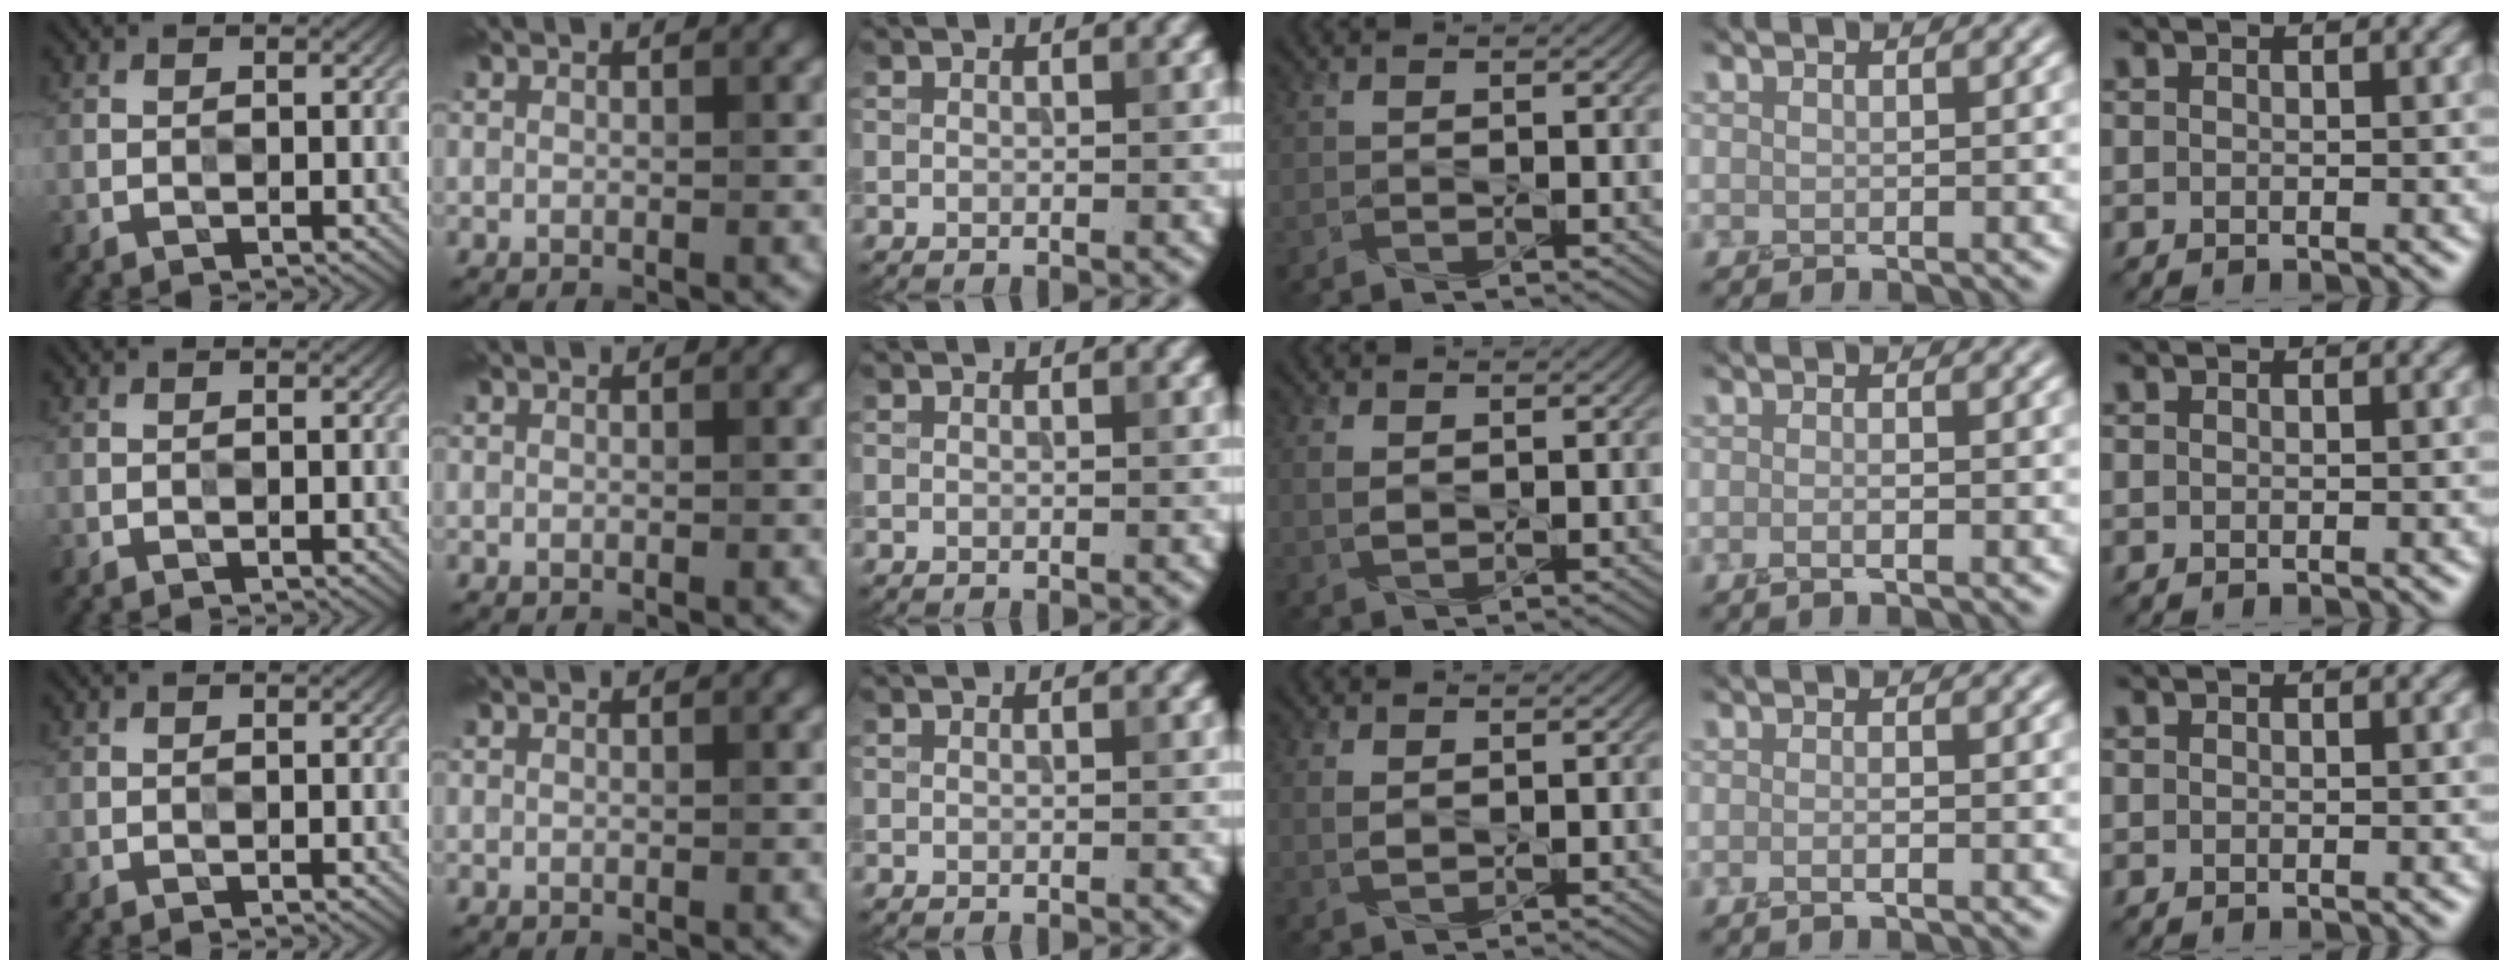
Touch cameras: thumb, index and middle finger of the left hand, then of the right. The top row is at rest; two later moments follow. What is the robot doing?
{"motion": "squeeze", "object": "foam earplug"}